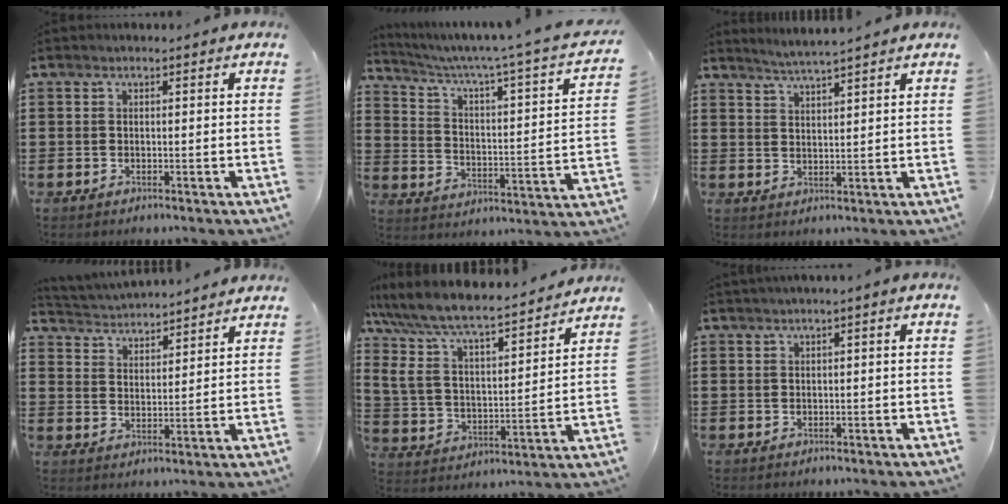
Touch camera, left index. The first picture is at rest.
{"total": 3.6, "force": [2.4, -0.4, 2.6], "torque": [-0.064, -0.036, 0.026]}
{"total": 2.8, "force": [2.7, -0.7, 0.4], "torque": [-0.014, -0.009, 0.048]}
{"total": 3.5, "force": [3.5, 0.1, -0.5], "torque": [-0.008, -0.018, 0.061]}
{"total": 7.0, "force": [5.9, 1.5, 3.5], "torque": [-0.096, -0.048, 0.095]}
{"total": 0.9, "force": [-0.1, -0.1, 0.8], "torque": [-0.011, -0.006, 0.000]}